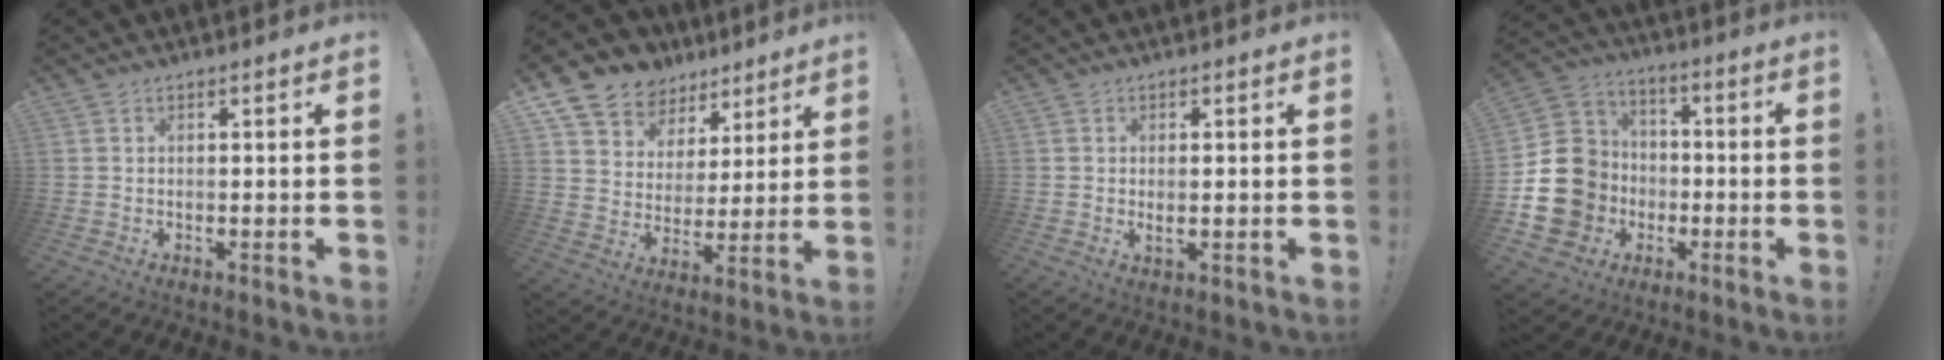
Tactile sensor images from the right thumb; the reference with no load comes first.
{"total": 10.3, "force": [7.4, 7.1, 1.5], "torque": [-0.039, -0.061, 0.145]}
{"total": 2.2, "force": [0.3, 0.5, 2.1], "torque": [-0.029, -0.006, 0.005]}
{"total": 19.1, "force": [-4.1, 16.9, 8.0], "torque": [-0.142, 0.033, -0.037]}